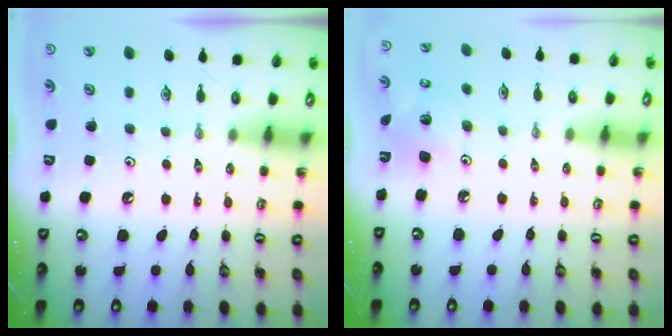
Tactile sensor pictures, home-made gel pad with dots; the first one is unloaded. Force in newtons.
{"total": 5.5, "press": 5.5, "slide": 0.3}